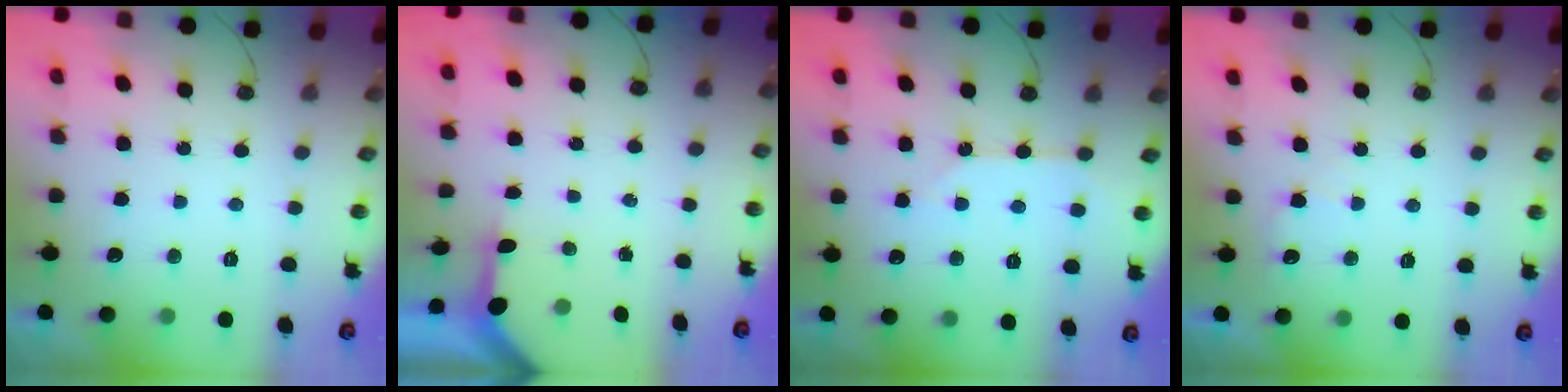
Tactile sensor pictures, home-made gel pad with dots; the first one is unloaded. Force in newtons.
{"total": 3.3, "press": 3.2, "slide": 0.3}
{"total": 2.7, "press": 2.7, "slide": 0.3}
{"total": 4.3, "press": 4.2, "slide": 0.5}